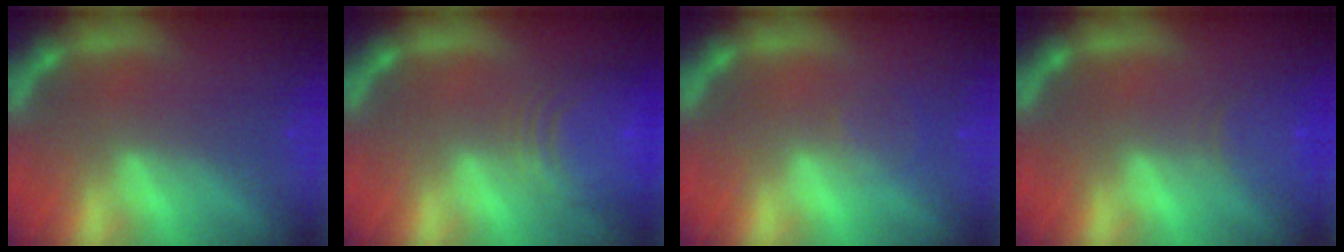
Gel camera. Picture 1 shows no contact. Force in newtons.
{"total": 9.1}
{"total": 1.5}
{"total": 3.0}